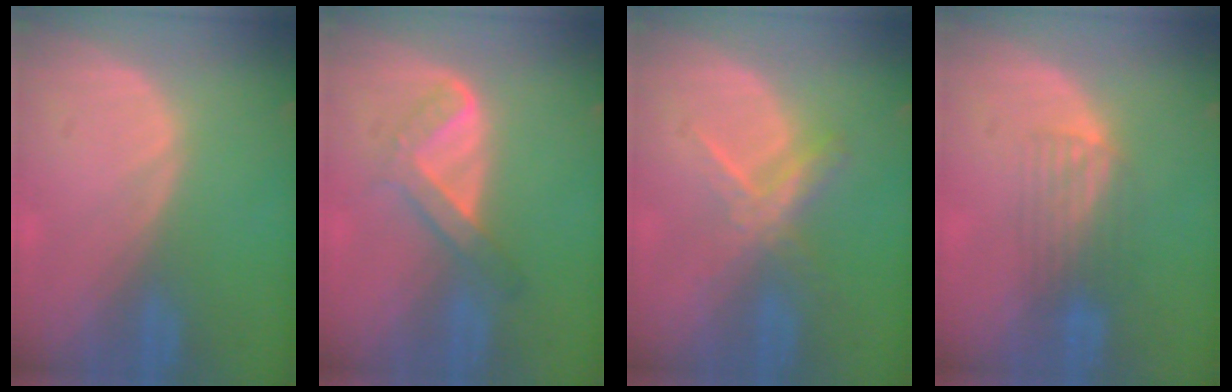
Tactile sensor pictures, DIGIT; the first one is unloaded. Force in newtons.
{"total": 4.8, "press": 4.8, "slide": 0.9}
{"total": 5.5, "press": 5.1, "slide": 2.1}
{"total": 4.0, "press": 3.8, "slide": 1.1}